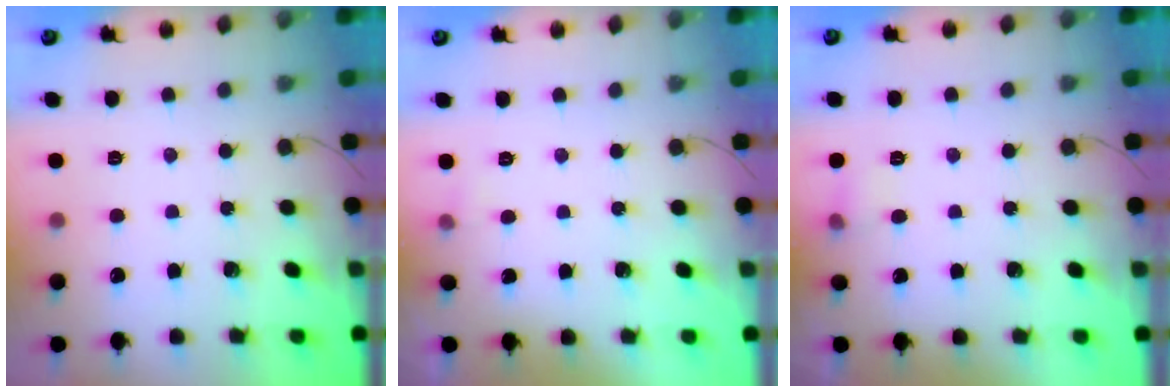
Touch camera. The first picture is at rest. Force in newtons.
{"total": 2.6, "press": 2.4, "slide": 1.0}
{"total": 5.0, "press": 4.8, "slide": 1.6}